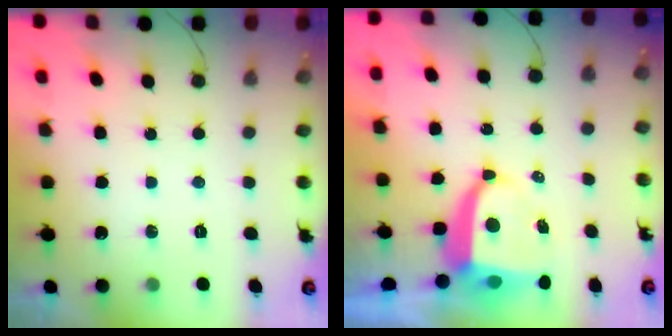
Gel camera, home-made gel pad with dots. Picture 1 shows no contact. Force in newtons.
{"total": 8.5, "press": 8.4, "slide": 1.0}